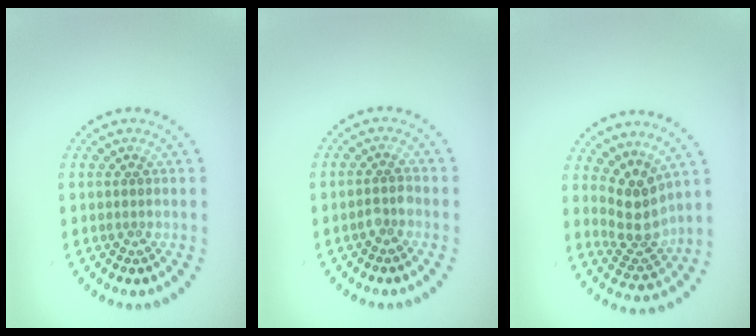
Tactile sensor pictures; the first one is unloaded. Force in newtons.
{"total": 1.2, "press": 1.1, "slide": 0.4}
{"total": 3.5, "press": 3.0, "slide": 1.8}